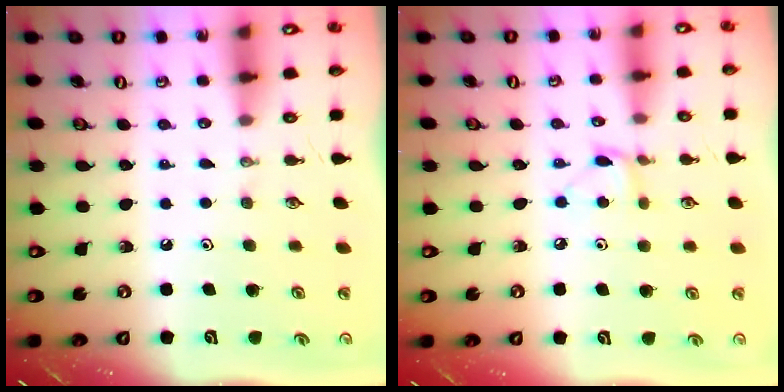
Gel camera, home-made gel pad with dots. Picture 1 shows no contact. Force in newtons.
{"total": 4.7, "press": 4.6, "slide": 0.6}